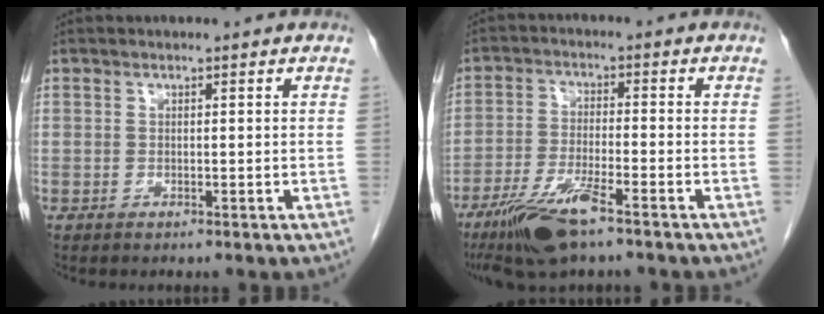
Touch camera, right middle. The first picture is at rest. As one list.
[{"total": 9.4, "force": [-6.4, 1.1, 6.9], "torque": [-0.139, -0.021, -0.116]}]